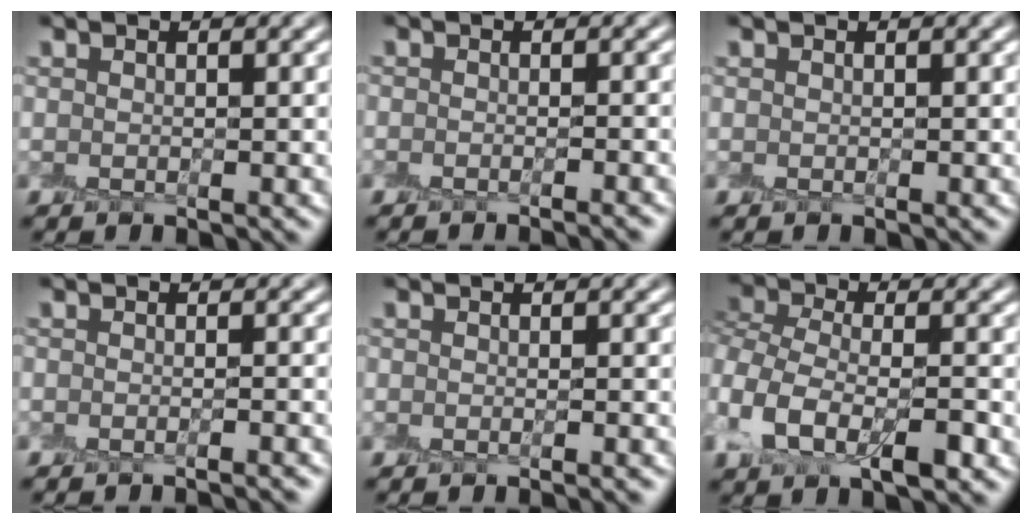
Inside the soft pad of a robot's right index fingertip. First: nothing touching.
{"total": 1.6, "force": [-1.3, 0.1, 0.9], "torque": [-0.003, -0.004, -0.017]}
{"total": 0.0}
{"total": 2.8, "force": [-2.7, 0.2, 0.9], "torque": [-0.006, 0.007, -0.032]}
{"total": 1.3, "force": [-1.1, 0.0, 0.7], "torque": [-0.005, -0.006, -0.015]}
{"total": 6.8, "force": [-2.5, 3.8, 5.1], "torque": [-0.117, 0.002, -0.056]}